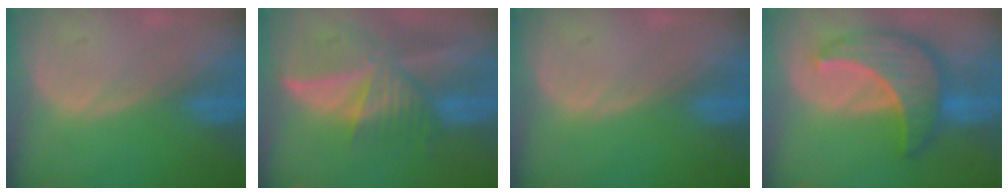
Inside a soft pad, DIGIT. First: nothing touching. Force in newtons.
{"total": 9.7, "press": 8.4, "slide": 4.8}
{"total": 0.0}
{"total": 9.6, "press": 9.5, "slide": 0.8}